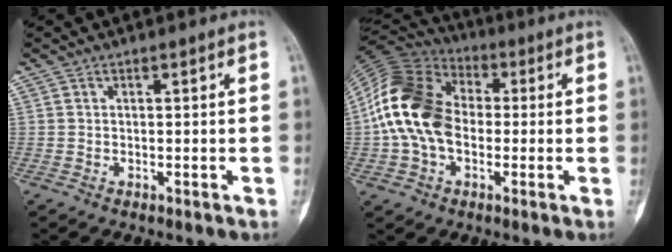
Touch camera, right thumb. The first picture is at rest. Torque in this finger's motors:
{"motor_torque": [1.61, 2.26, 1.08, -0.82, 0.56]}